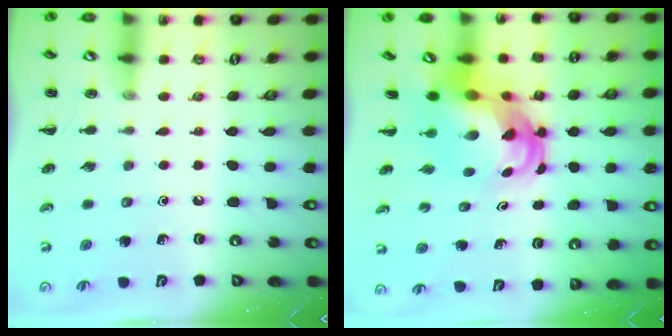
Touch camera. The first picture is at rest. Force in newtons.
{"total": 7.4, "press": 7.1, "slide": 2.2}